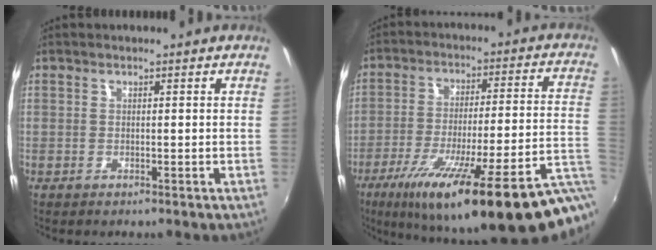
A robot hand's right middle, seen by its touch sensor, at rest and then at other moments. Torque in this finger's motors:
{"motor_torque": [1.44, -0.69, 0.60, 0.21]}